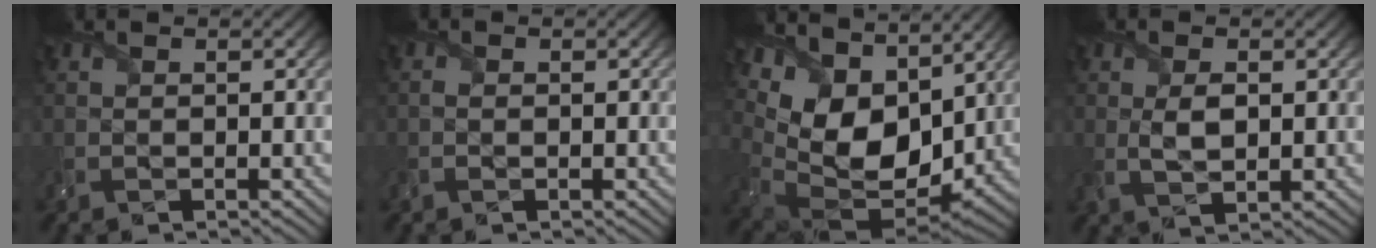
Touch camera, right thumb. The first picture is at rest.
{"total": 0.8, "force": [-0.3, 0.5, 0.5], "torque": [-0.016, -0.002, -0.007]}
{"total": 14.5, "force": [6.1, 9.1, 9.5], "torque": [-0.228, 0.003, 0.123]}
{"total": 3.3, "force": [0.3, 1.8, 2.8], "torque": [-0.067, -0.008, 0.011]}